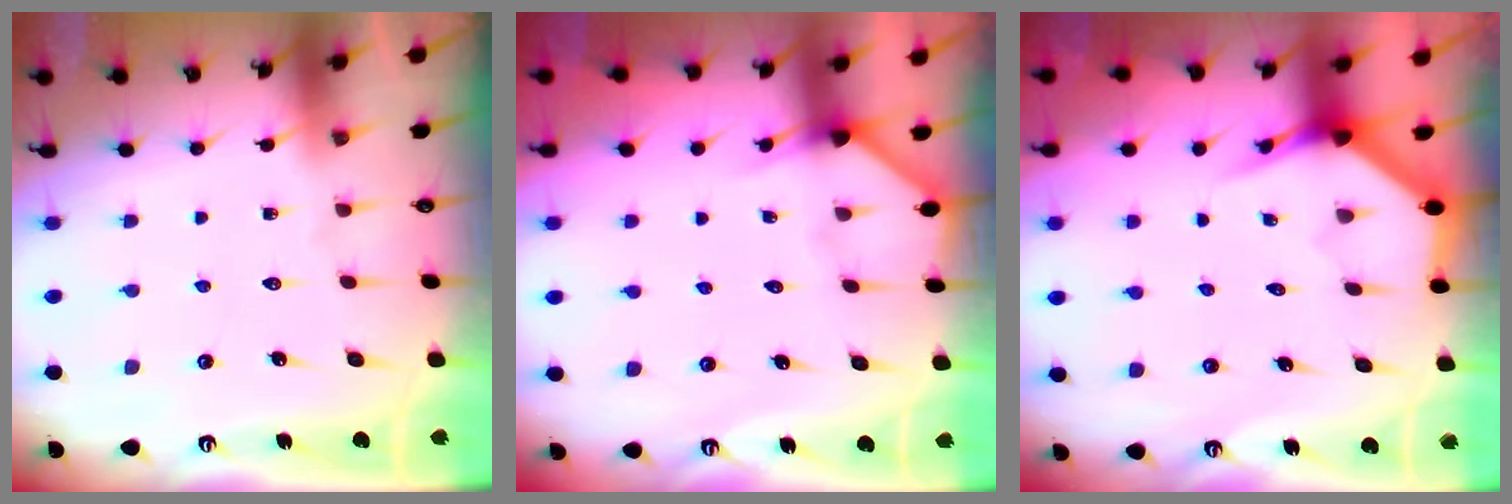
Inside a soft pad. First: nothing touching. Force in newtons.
{"total": 3.4, "press": 3.4, "slide": 0.2}
{"total": 4.0, "press": 4.0, "slide": 0.2}